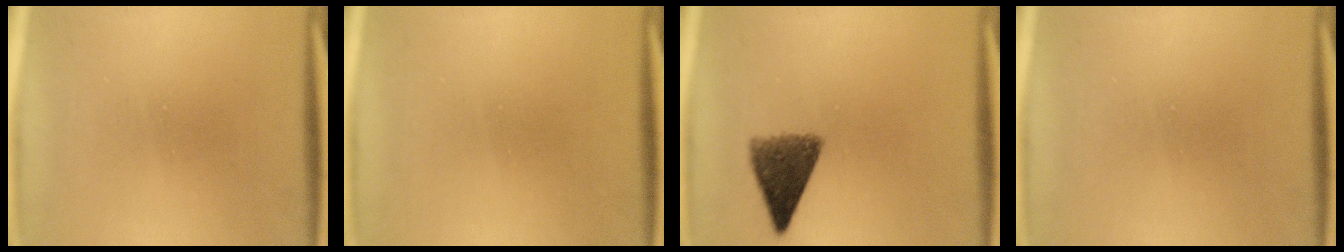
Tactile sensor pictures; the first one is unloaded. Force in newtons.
{"total": 0.5}
{"total": 7.0}
{"total": 0.0}